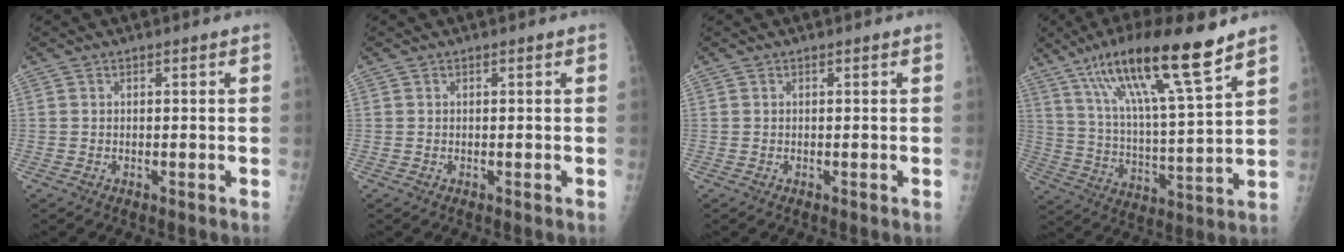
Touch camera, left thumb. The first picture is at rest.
{"total": 0.0}
{"total": 0.0}
{"total": 19.1, "force": [12.7, 2.1, 14.0], "torque": [-0.237, -0.052, 0.224]}